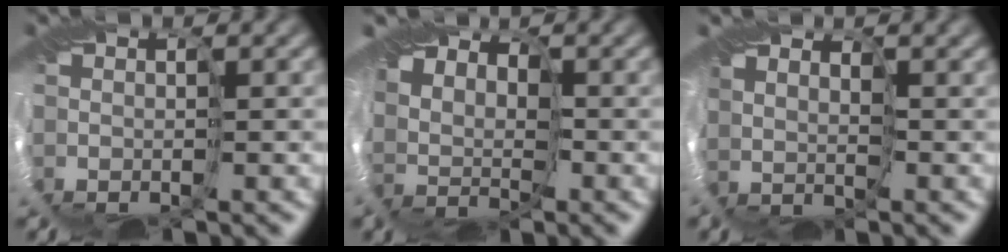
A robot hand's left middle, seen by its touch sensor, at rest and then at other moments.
{"total": 5.1, "force": [3.4, 3.0, 2.3], "torque": [-0.053, 0.010, 0.052]}
{"total": 1.9, "force": [1.7, 0.5, -0.5], "torque": [0.002, 0.003, 0.036]}